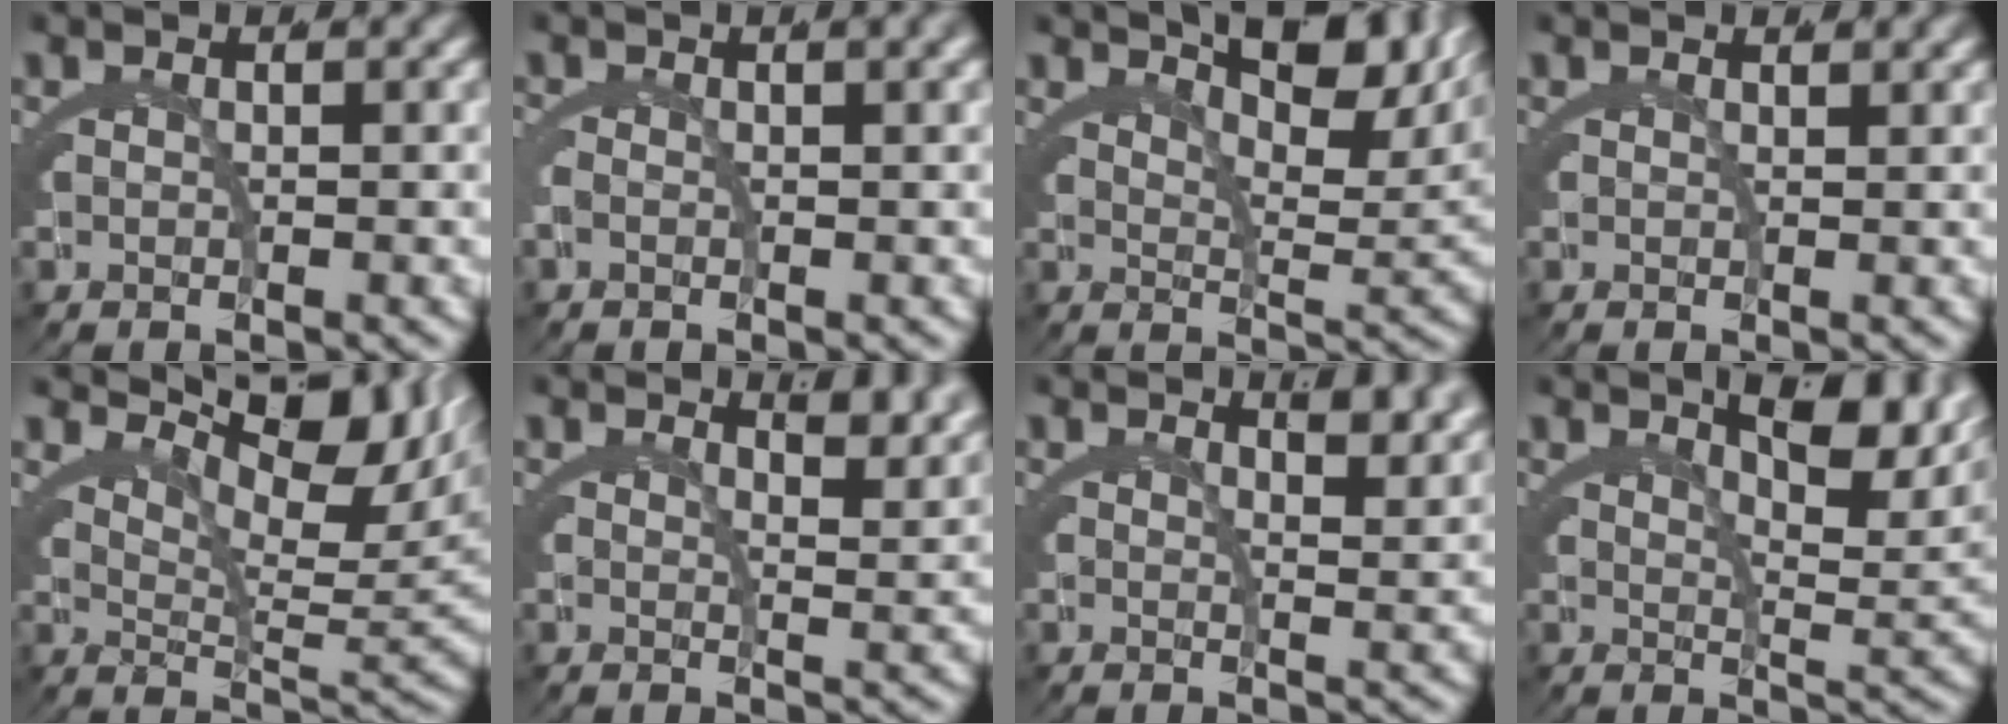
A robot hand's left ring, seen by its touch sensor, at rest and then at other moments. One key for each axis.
{"total": 1.3, "fx": 0.3, "fy": -0.1, "fz": 1.3, "tx": -0.023, "ty": 0.005, "tz": 0.004}
{"total": 9.6, "fx": 6.9, "fy": 2.1, "fz": 6.4, "tx": -0.061, "ty": 0.020, "tz": 0.099}
{"total": 0.7, "fx": 0.7, "fy": 0.0, "fz": 0.1, "tx": -0.001, "ty": -0.002, "tz": 0.011}
{"total": 7.9, "fx": 4.3, "fy": 1.9, "fz": 6.3, "tx": -0.080, "ty": 0.003, "tz": 0.074}
{"total": 3.5, "fx": 2.9, "fy": 0.0, "fz": 2.0, "tx": -0.021, "ty": -0.007, "tz": 0.044}
{"total": 3.0, "fx": 2.4, "fy": -0.1, "fz": 1.7, "tx": -0.017, "ty": -0.007, "tz": 0.038}
{"total": 7.3, "fx": 4.9, "fy": 0.8, "fz": 5.4, "tx": -0.048, "ty": 0.016, "tz": 0.070}